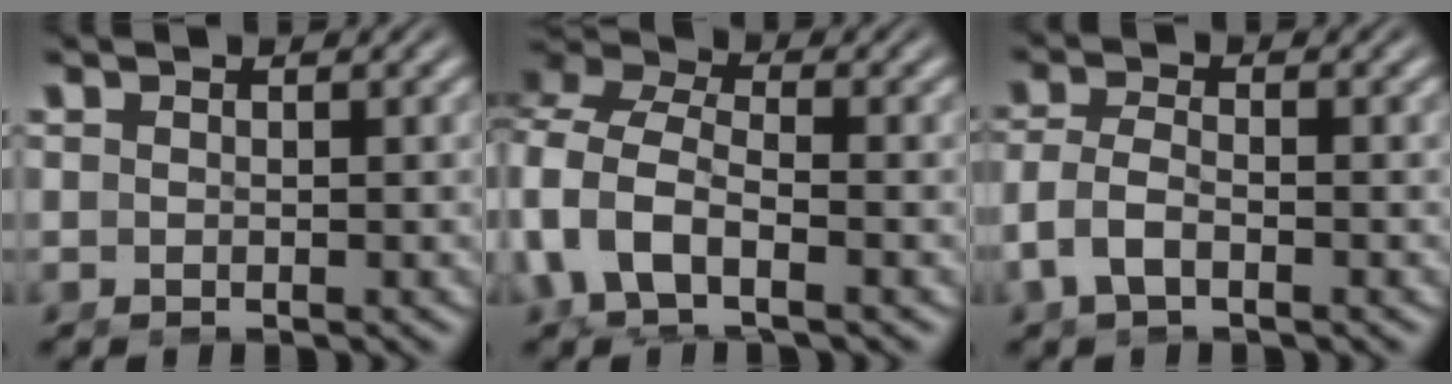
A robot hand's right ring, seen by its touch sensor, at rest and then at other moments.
{"total": 9.8, "force": [0.1, 7.8, 6.0], "torque": [-0.160, -0.021, -0.003]}
{"total": 3.4, "force": [-1.4, 2.1, 2.3], "torque": [-0.064, -0.021, -0.015]}